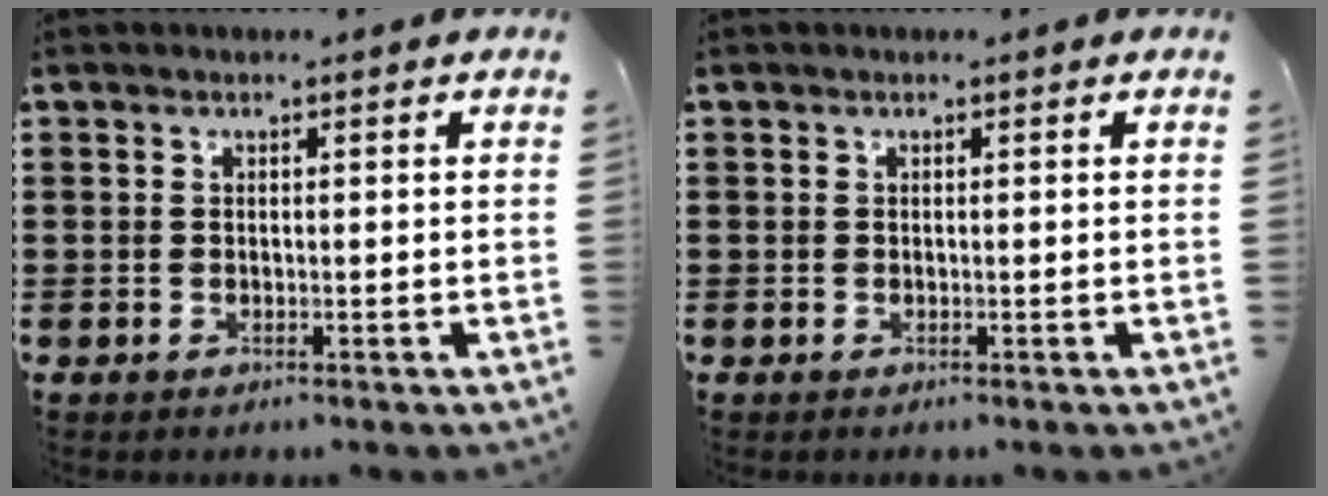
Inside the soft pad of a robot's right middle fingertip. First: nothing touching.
{"total": 0.0}